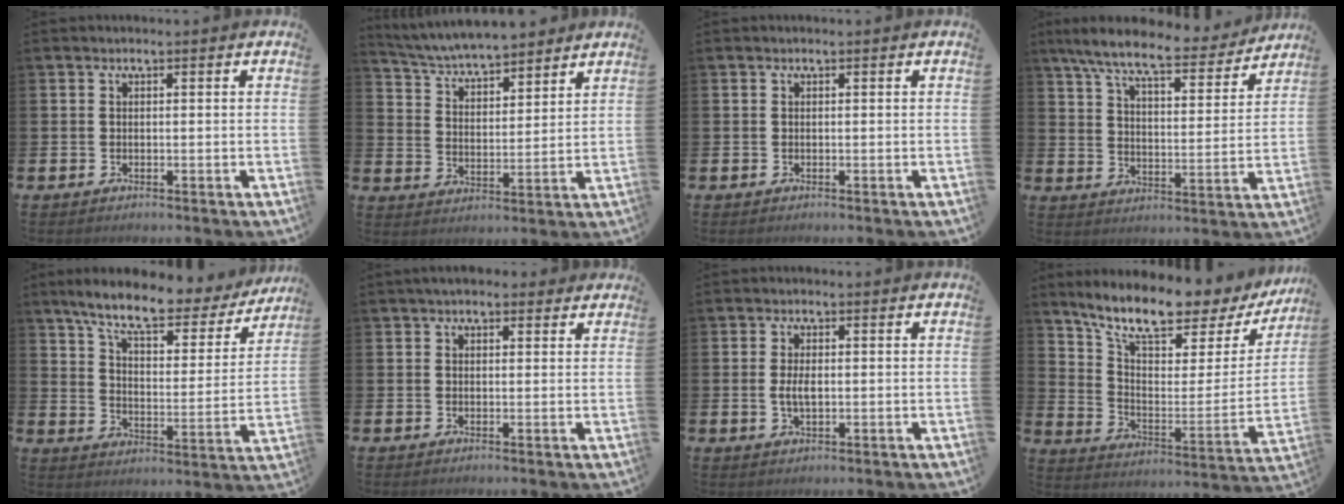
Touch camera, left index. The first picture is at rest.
{"total": 5.8, "force": [5.6, 0.7, 1.0], "torque": [-0.047, -0.038, 0.098]}
{"total": 0.0}
{"total": 9.2, "force": [8.2, 1.3, 3.9], "torque": [-0.099, -0.047, 0.141]}
{"total": 8.9, "force": [7.6, 2.1, 4.1], "torque": [-0.104, -0.044, 0.125]}
{"total": 2.6, "force": [2.2, 1.2, 0.7], "torque": [-0.005, -0.004, 0.037]}
{"total": 2.7, "force": [-0.1, 1.3, 2.4], "torque": [-0.043, 0.002, -0.004]}
{"total": 10.2, "force": [8.6, 2.5, 4.7], "torque": [-0.122, -0.057, 0.147]}